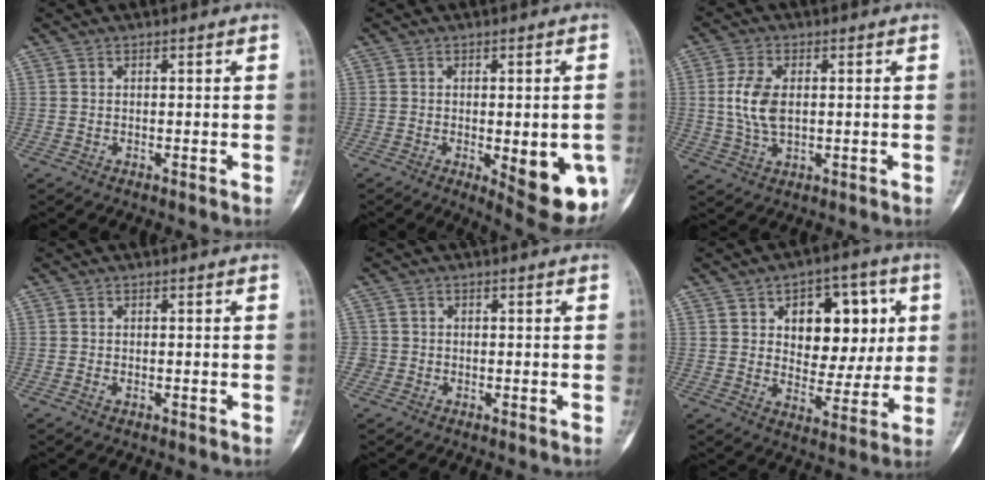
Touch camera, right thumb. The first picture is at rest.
{"total": 12.8, "force": [-3.5, 4.3, 11.6], "torque": [-0.125, -0.012, -0.030]}
{"total": 7.2, "force": [0.7, 4.1, 5.9], "torque": [-0.127, -0.001, 0.015]}
{"total": 0.7, "force": [-0.3, 0.4, 0.5], "torque": [-0.010, 0.002, -0.007]}
{"total": 1.8, "force": [-0.6, 1.7, 0.0], "torque": [0.009, 0.009, -0.019]}
{"total": 15.3, "force": [4.0, 9.7, 11.1], "torque": [-0.093, 0.000, 0.064]}